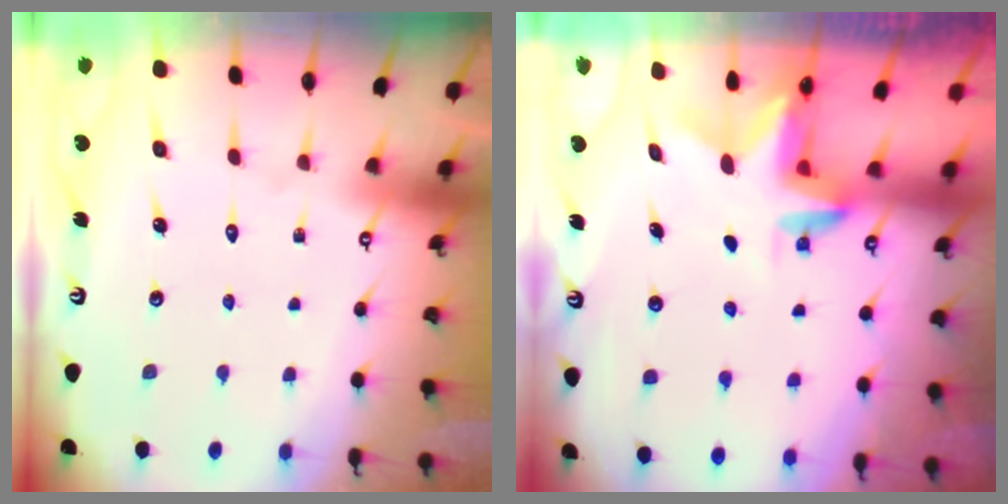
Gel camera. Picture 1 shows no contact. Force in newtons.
{"total": 3.0, "press": 3.0, "slide": 0.3}